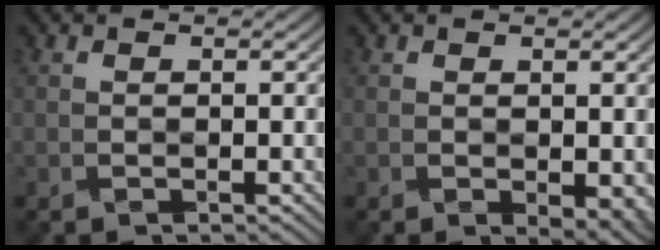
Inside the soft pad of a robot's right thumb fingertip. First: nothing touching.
{"total": 3.0, "force": [-0.4, 1.7, 2.4], "torque": [-0.033, -0.011, 0.001]}